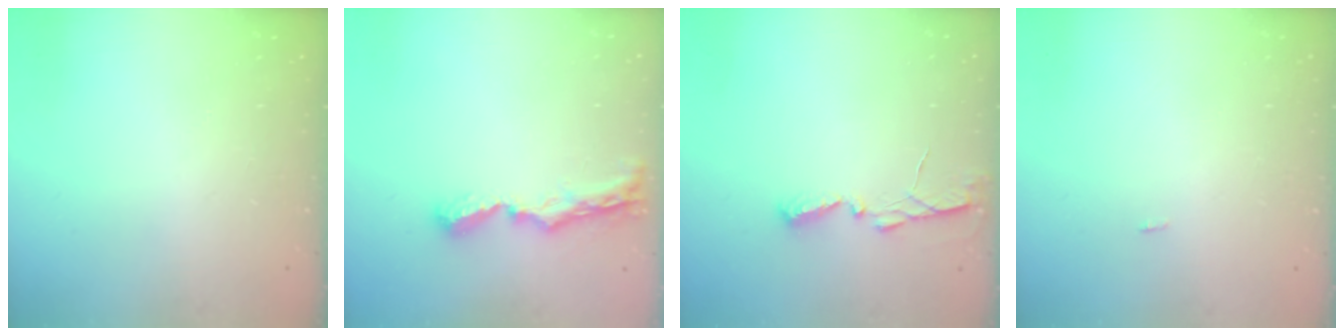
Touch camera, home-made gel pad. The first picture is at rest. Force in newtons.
{"total": 8.6, "press": 8.5, "slide": 0.8}
{"total": 4.9, "press": 4.9, "slide": 0.3}
{"total": 6.1, "press": 1.7, "slide": 5.9}